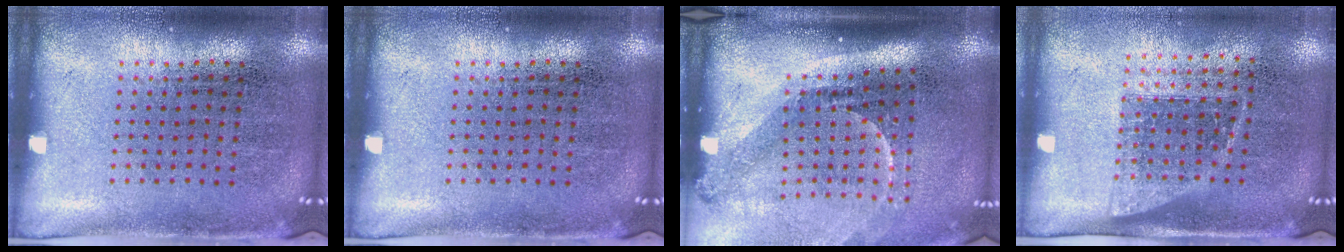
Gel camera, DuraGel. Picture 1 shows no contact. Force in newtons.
{"total": 0.0}
{"total": 2.3, "press": 1.5, "slide": 1.7}
{"total": 1.2, "press": 0.9, "slide": 0.7}